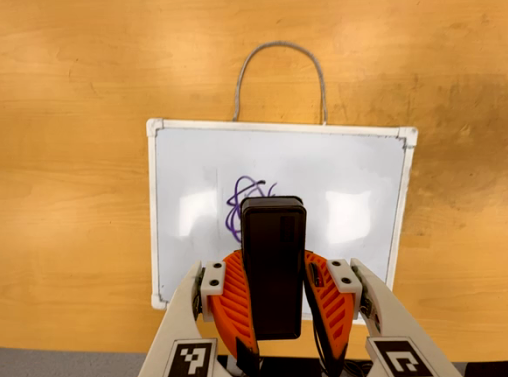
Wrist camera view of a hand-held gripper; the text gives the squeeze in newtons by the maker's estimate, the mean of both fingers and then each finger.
{"total": 7.2, "left": 5.9, "right": 8.5}